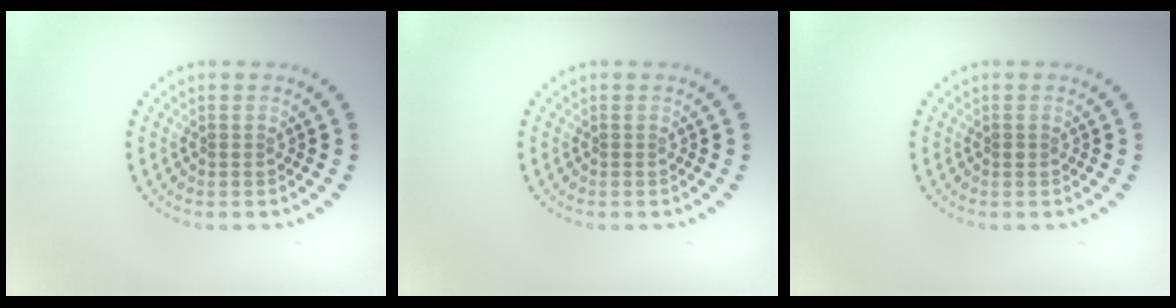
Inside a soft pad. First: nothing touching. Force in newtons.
{"total": 0.0}
{"total": 0.5, "press": 0.5, "slide": 0.0}